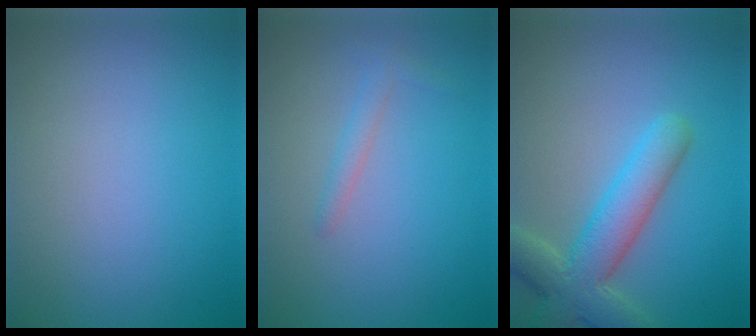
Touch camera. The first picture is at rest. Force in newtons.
{"total": 1.3, "press": 1.3, "slide": 0.1}
{"total": 6.1, "press": 6.1, "slide": 0.7}